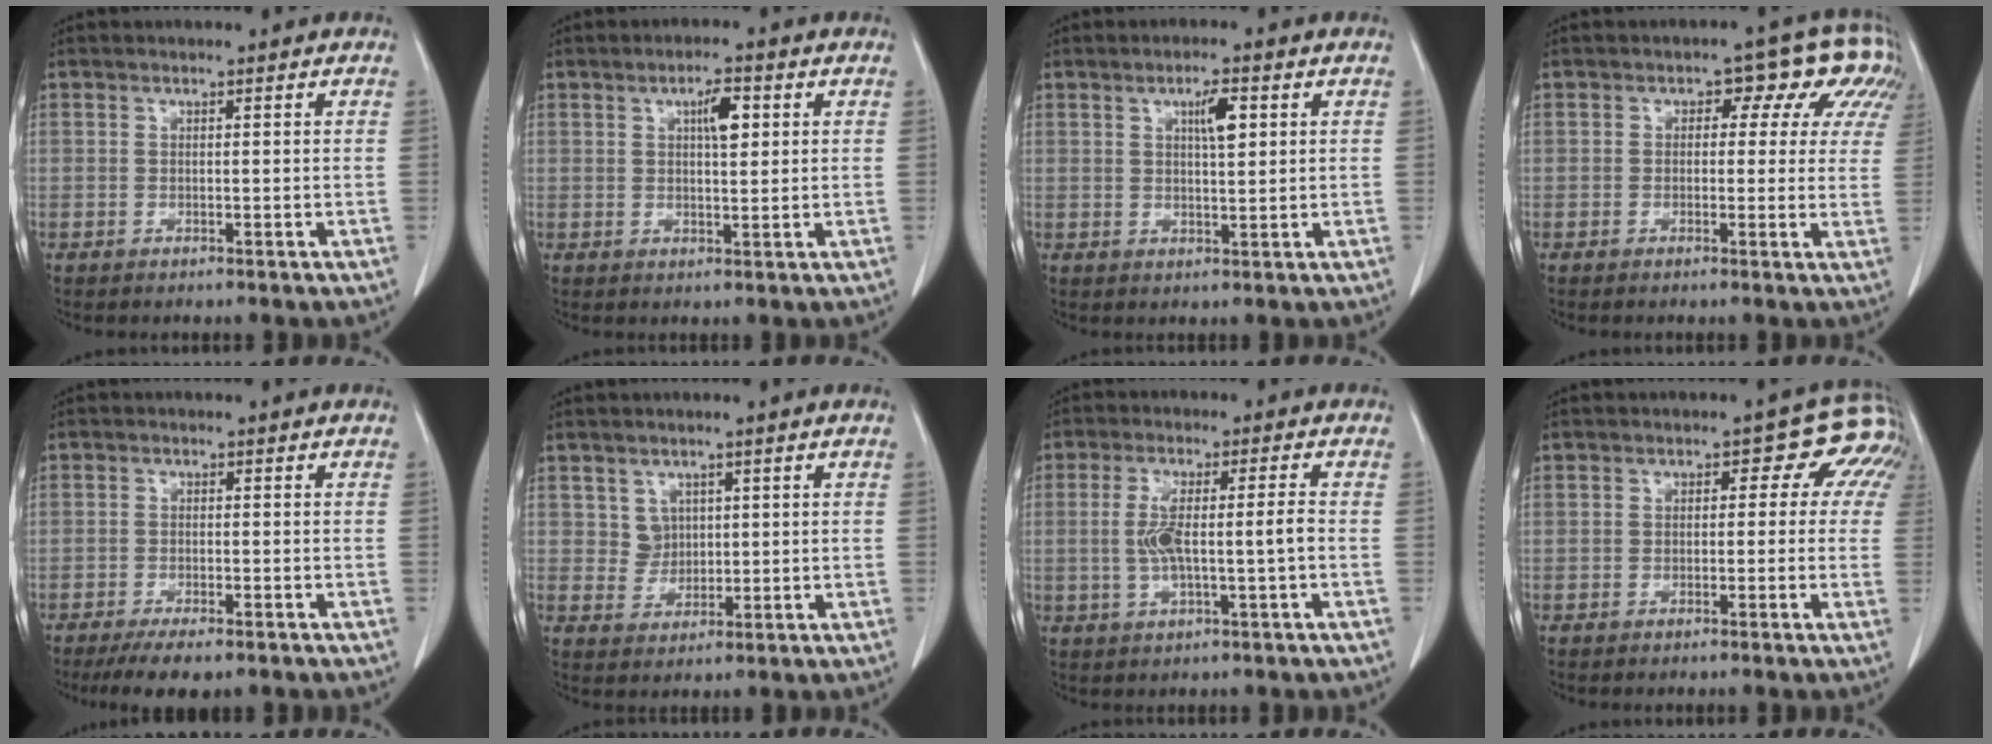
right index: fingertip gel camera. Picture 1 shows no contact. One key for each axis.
{"total": 4.0, "fx": 1.3, "fy": 1.1, "fz": 3.6, "tx": -0.061, "ty": 0.005, "tz": 0.022}
{"total": 4.0, "fx": 1.5, "fy": 0.8, "fz": 3.6, "tx": -0.061, "ty": 0.001, "tz": 0.025}
{"total": 9.2, "fx": 4.1, "fy": 5.6, "fz": 6.1, "tx": -0.056, "ty": 0.033, "tz": 0.032}
{"total": 5.3, "fx": -4.0, "fy": 1.7, "fz": 3.1, "tx": -0.047, "ty": -0.007, "tz": -0.062}
{"total": 3.0, "fx": 1.1, "fy": 2.7, "fz": 0.7, "tx": -0.010, "ty": -0.001, "tz": 0.023}
{"total": 6.6, "fx": -0.7, "fy": 0.6, "fz": 6.6, "tx": -0.131, "ty": 0.008, "tz": -0.009}
{"total": 5.7, "fx": 1.6, "fy": 4.0, "fz": 3.7, "tx": -0.031, "ty": 0.026, "tz": 0.002}